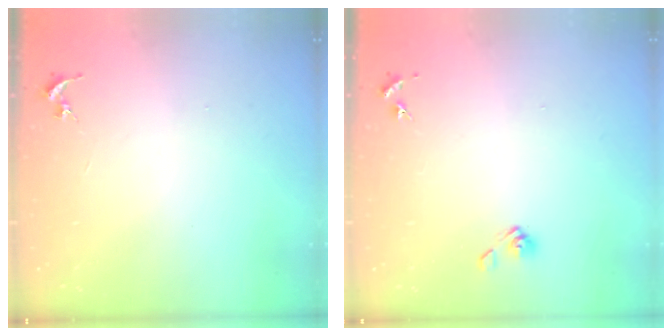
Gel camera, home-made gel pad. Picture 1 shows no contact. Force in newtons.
{"total": 5.6, "press": 5.1, "slide": 2.3}